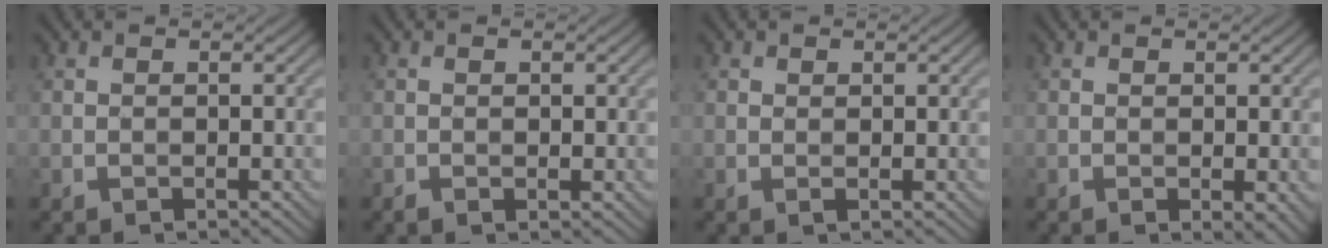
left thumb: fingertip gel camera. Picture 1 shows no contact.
{"total": 0.8, "force": [-0.1, 0.4, 0.6], "torque": [-0.014, -0.001, 0.000]}
{"total": 0.7, "force": [0.5, 0.3, 0.4], "torque": [-0.009, 0.001, 0.009]}
{"total": 1.4, "force": [-0.1, 0.5, 1.3], "torque": [-0.024, -0.002, -0.001]}